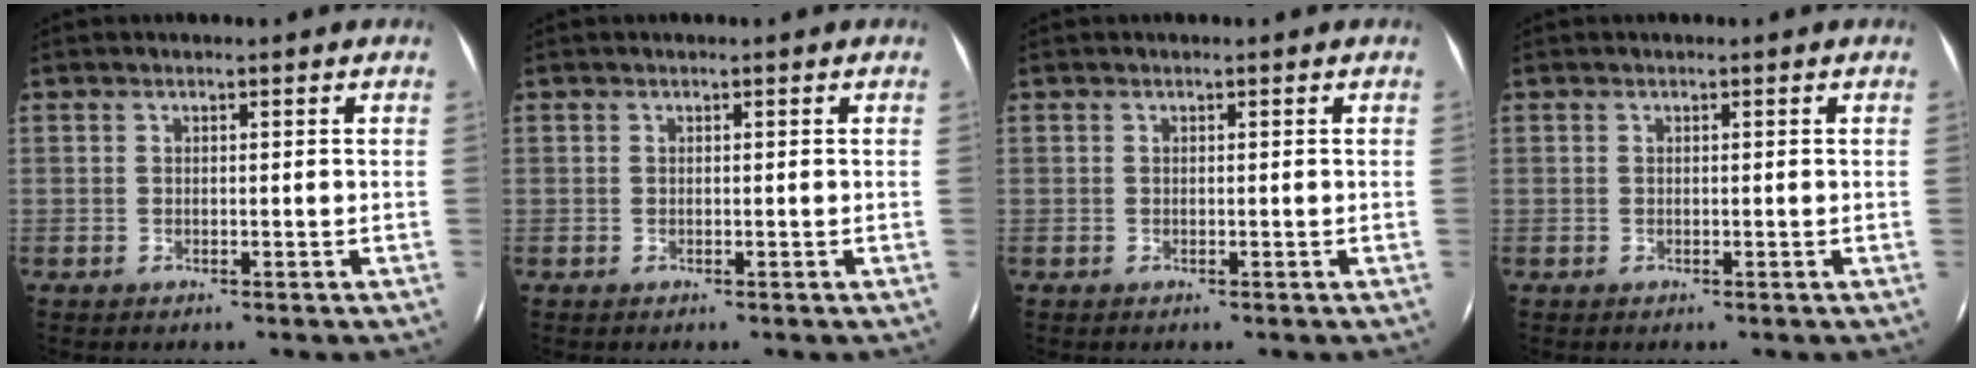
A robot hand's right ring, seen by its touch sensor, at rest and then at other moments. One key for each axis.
{"total": 0.0}
{"total": 0.0}
{"total": 0.0}